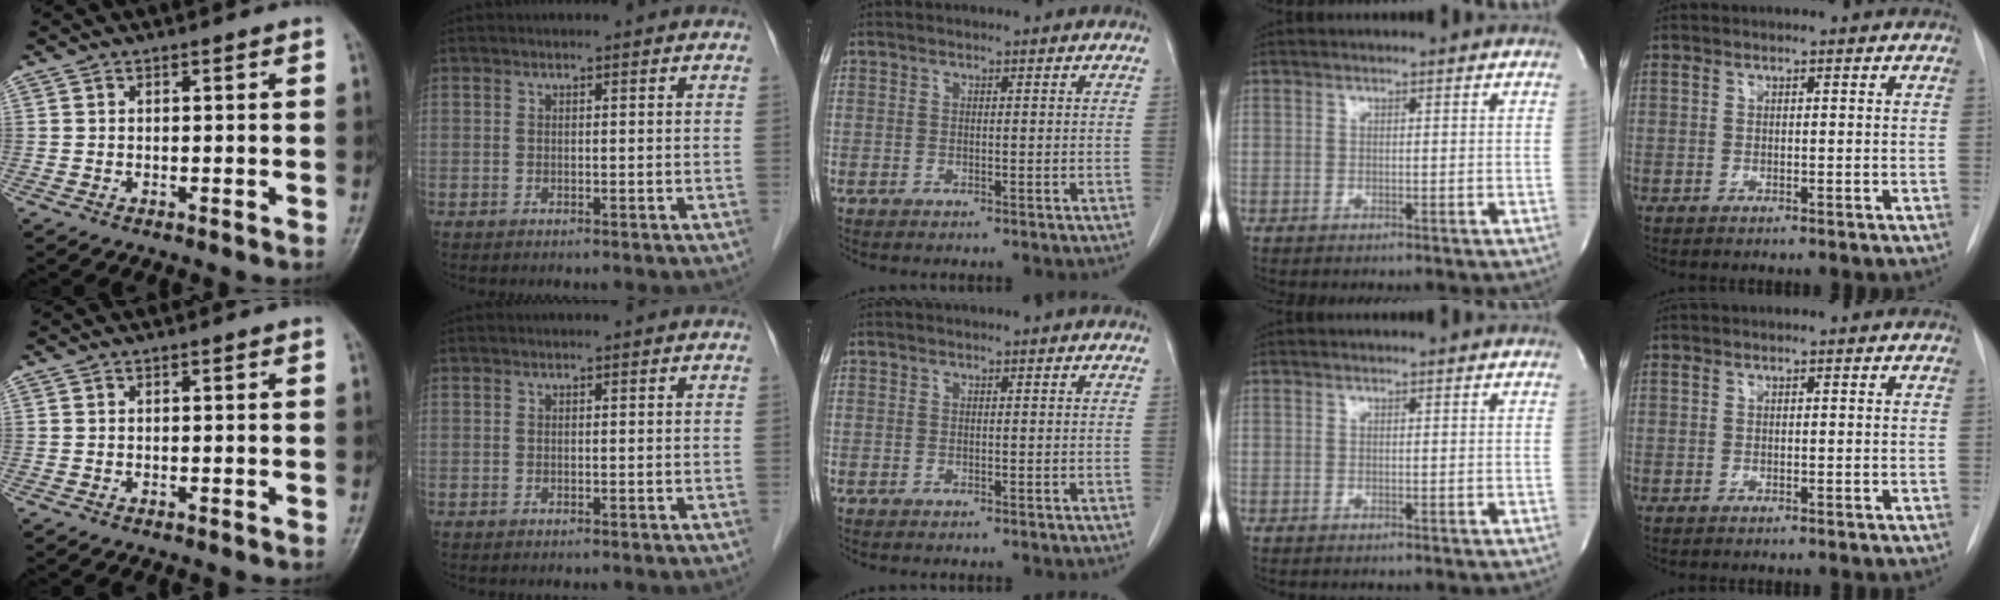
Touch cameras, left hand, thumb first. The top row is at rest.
{}